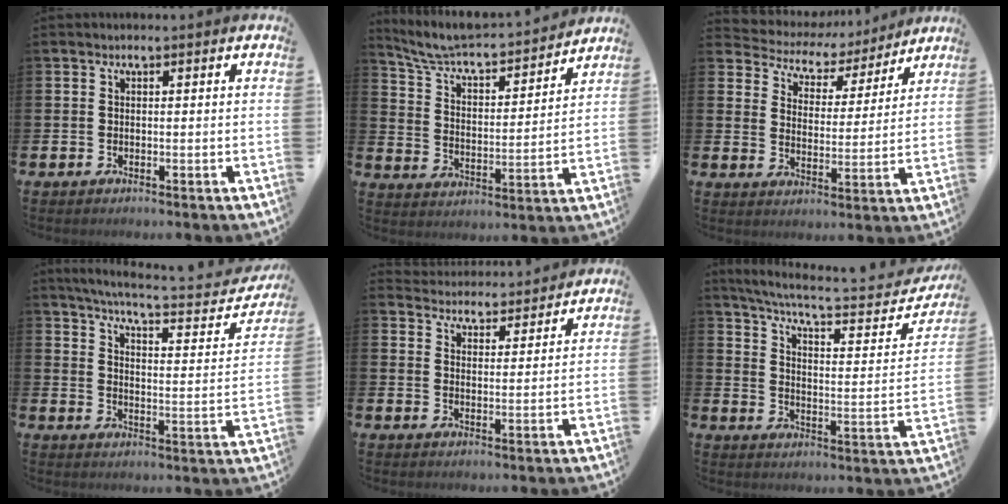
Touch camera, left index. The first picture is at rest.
{"total": 6.8, "force": [6.4, 1.3, 2.1], "torque": [-0.073, -0.055, 0.104]}
{"total": 5.2, "force": [4.5, 2.6, 0.3], "torque": [-0.035, -0.039, 0.073]}
{"total": 5.4, "force": [5.0, 0.1, 2.1], "torque": [-0.055, -0.047, 0.076]}
{"total": 4.6, "force": [4.6, 0.7, -0.2], "torque": [-0.008, -0.038, 0.079]}
{"total": 5.9, "force": [5.1, 0.8, 2.8], "torque": [-0.070, -0.044, 0.077]}